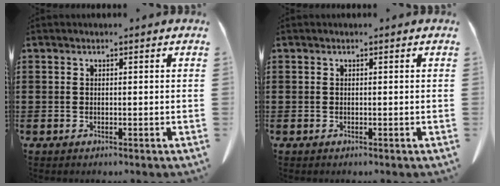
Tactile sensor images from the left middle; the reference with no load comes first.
{"total": 0.0}